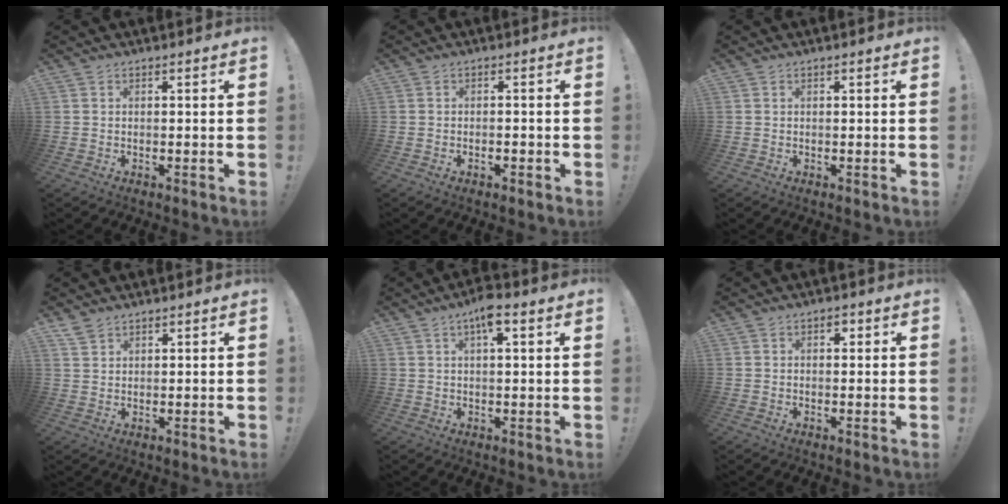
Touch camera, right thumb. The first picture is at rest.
{"total": 1.1, "force": [-0.7, 0.0, 0.7], "torque": [-0.012, -0.001, -0.014]}
{"total": 0.0}
{"total": 2.6, "force": [2.2, 1.1, 1.0], "torque": [-0.022, -0.011, 0.042]}
{"total": 5.5, "force": [2.8, 1.4, 4.5], "torque": [-0.069, -0.007, 0.042]}
{"total": 1.5, "force": [0.6, 1.1, 0.8], "torque": [-0.001, 0.002, 0.006]}